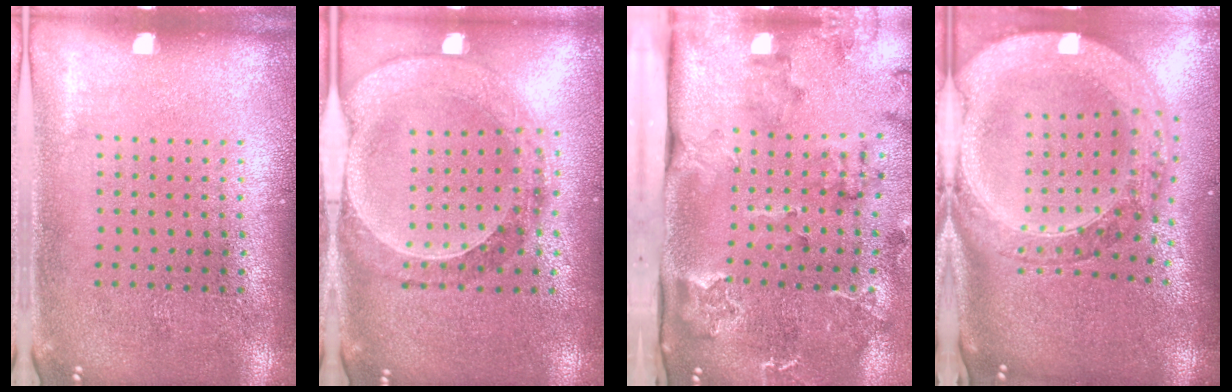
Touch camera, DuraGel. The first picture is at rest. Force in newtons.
{"total": 1.0, "press": 0.9, "slide": 0.2}
{"total": 2.6, "press": 2.4, "slide": 1.1}
{"total": 3.8, "press": 2.9, "slide": 2.4}